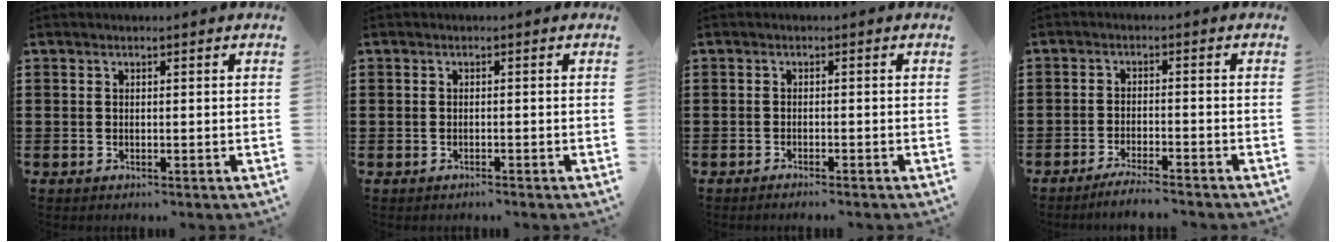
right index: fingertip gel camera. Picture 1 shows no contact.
{"total": 0.6, "force": [-0.6, 0.2, 0.0], "torque": [-0.002, 0.000, -0.013]}
{"total": 0.9, "force": [-0.8, -0.1, 0.3], "torque": [-0.007, -0.003, -0.016]}
{"total": 3.0, "force": [-2.8, -0.2, 1.0], "torque": [-0.019, 0.000, -0.055]}